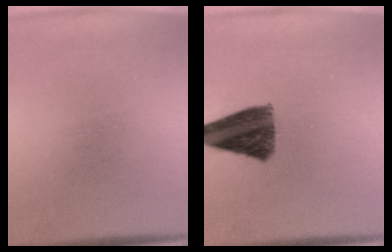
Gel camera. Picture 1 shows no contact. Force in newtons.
{"total": 10.3}